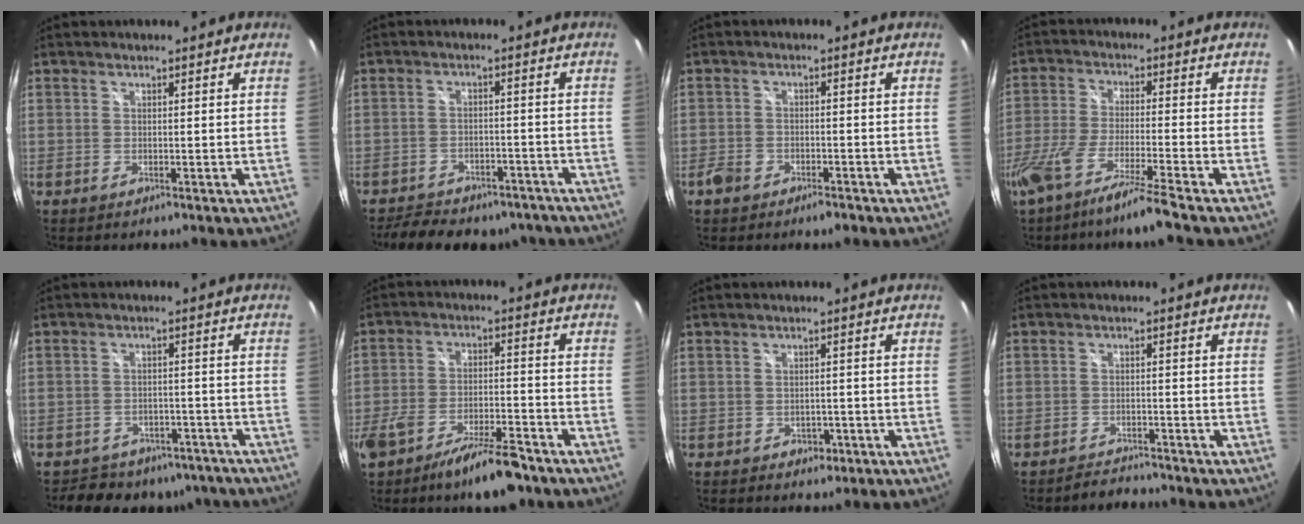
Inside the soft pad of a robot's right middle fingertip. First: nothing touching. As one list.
[{"total": 15.0, "force": [-12.1, 6.6, 6.0], "torque": [-0.133, 0.004, -0.150]}, {"total": 4.2, "force": [-3.0, 2.4, 1.8], "torque": [-0.048, 0.000, -0.051]}, {"total": 12.0, "force": [-9.1, -0.5, 7.7], "torque": [-0.159, -0.037, -0.162]}, {"total": 13.5, "force": [-10.6, 7.3, 4.0], "torque": [-0.089, 0.016, -0.122]}, {"total": 12.7, "force": [-9.4, 3.6, 7.9], "torque": [-0.159, -0.014, -0.153]}, {"total": 2.6, "force": [-1.0, 2.1, 1.1], "torque": [-0.021, -0.001, -0.007]}, {"total": 3.3, "force": [-3.1, 1.0, 0.2], "torque": [-0.016, 0.001, -0.050]}]